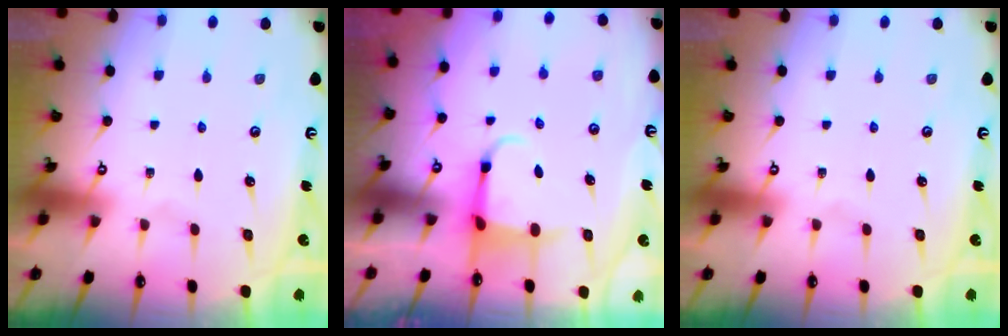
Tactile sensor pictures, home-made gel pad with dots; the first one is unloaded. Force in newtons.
{"total": 3.9, "press": 3.7, "slide": 1.1}
{"total": 0.0}